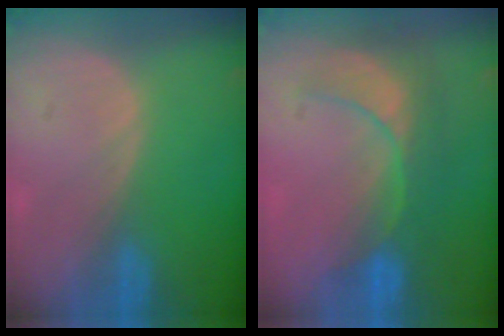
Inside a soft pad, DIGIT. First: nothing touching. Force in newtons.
{"total": 7.9, "press": 7.4, "slide": 2.6}